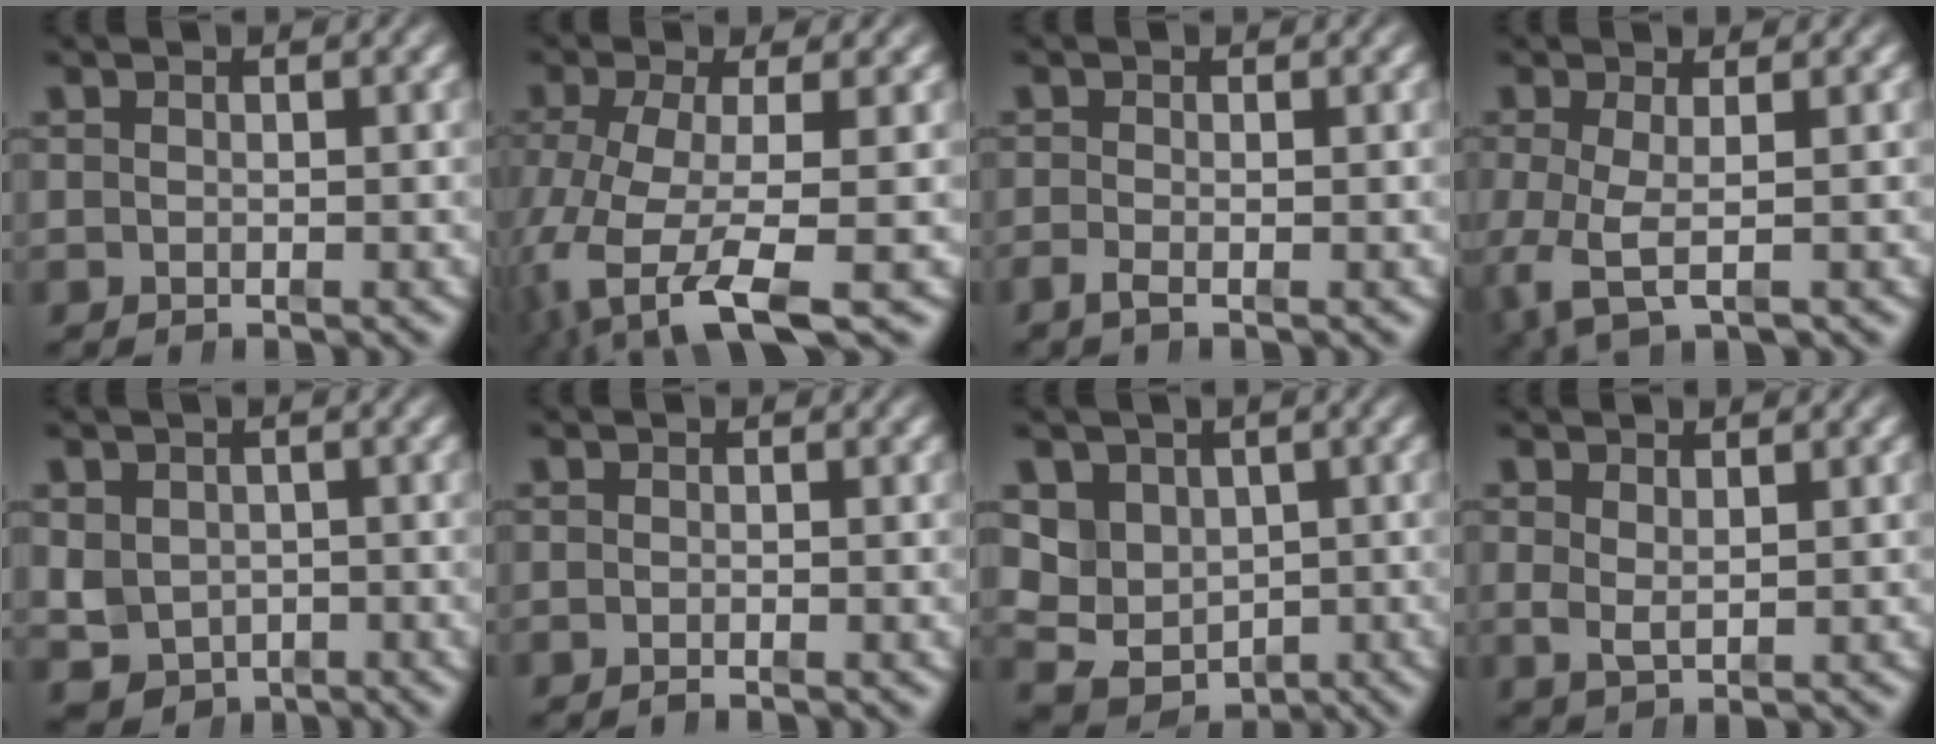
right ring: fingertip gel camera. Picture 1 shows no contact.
{"total": 6.9, "force": [-2.4, 3.4, 5.5], "torque": [-0.133, -0.045, -0.020]}
{"total": 1.4, "force": [-1.1, 0.3, 0.8], "torque": [-0.025, -0.010, -0.019]}
{"total": 5.0, "force": [-0.8, 2.4, 4.3], "torque": [-0.109, -0.026, 0.002]}
{"total": 6.2, "force": [-1.6, 5.4, 2.6], "torque": [-0.066, -0.044, -0.008]}
{"total": 0.6, "force": [-0.5, 0.0, 0.3], "torque": [-0.002, 0.004, -0.013]}
{"total": 7.8, "force": [-0.8, 6.8, 3.8], "torque": [-0.109, -0.051, 0.006]}
{"total": 1.4, "force": [0.7, 0.3, 1.2], "torque": [-0.025, -0.014, 0.026]}